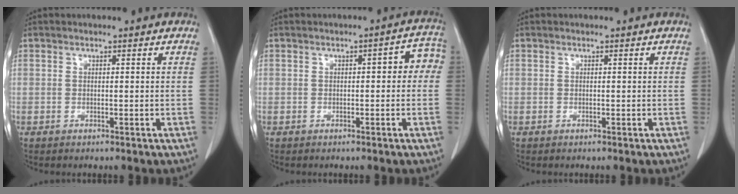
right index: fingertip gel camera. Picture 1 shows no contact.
{"total": 4.5, "force": [0.2, 1.8, 4.1], "torque": [-0.044, 0.030, -0.002]}
{"total": 0.0}